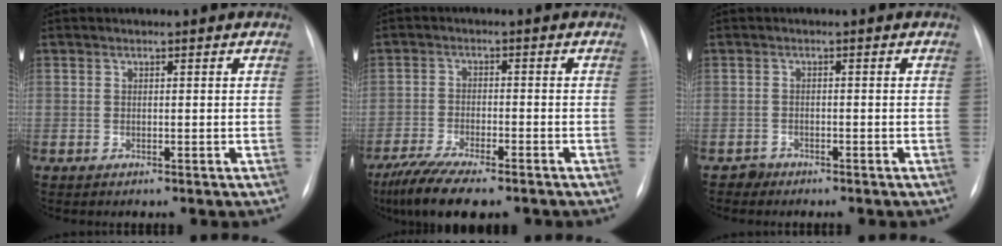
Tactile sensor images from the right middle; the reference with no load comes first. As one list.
[{"total": 10.4, "force": [-8.1, 2.2, 6.2], "torque": [-0.110, -0.023, -0.132]}, {"total": 1.3, "force": [-1.1, 0.6, -0.4], "torque": [0.008, 0.002, -0.022]}]